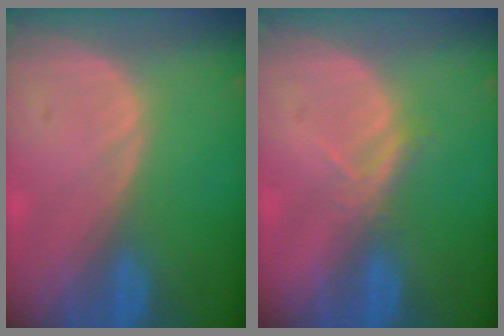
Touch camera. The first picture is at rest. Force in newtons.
{"total": 2.1, "press": 1.9, "slide": 0.9}